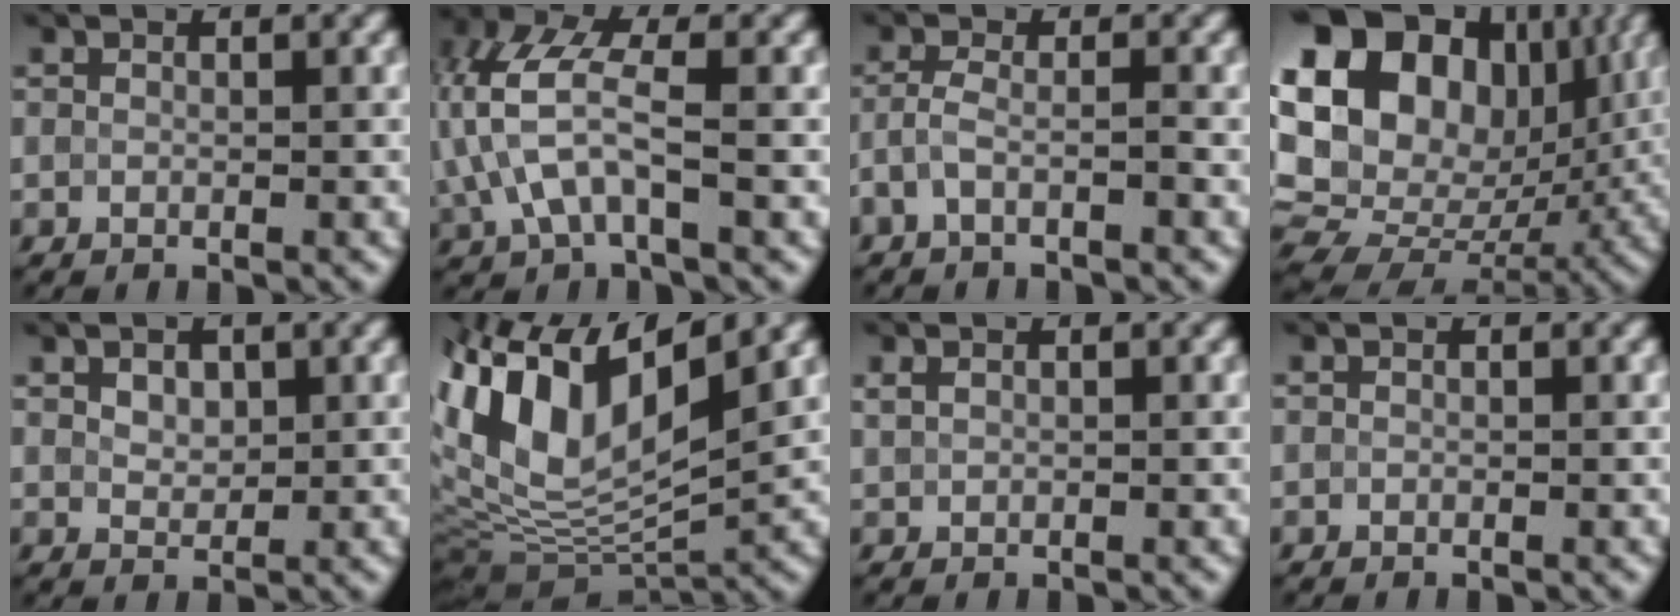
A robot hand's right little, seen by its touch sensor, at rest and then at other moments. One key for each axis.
{"total": 6.7, "fx": -0.4, "fy": 3.4, "fz": 5.7, "tx": -0.135, "ty": 0.016, "tz": -0.013}
{"total": 1.9, "fx": -1.0, "fy": 0.4, "fz": 1.6, "tx": -0.032, "ty": 0.005, "tz": -0.027}
{"total": 21.8, "fx": 5.1, "fy": 16.6, "fz": 13.2, "tx": -0.270, "ty": 0.040, "tz": 0.093}
{"total": 1.9, "fx": 1.0, "fy": 1.2, "fz": 1.2, "tx": -0.023, "ty": 0.002, "tz": 0.022}
{"total": 12.7, "fx": 3.4, "fy": 6.0, "fz": 10.7, "tx": -0.220, "ty": 0.019, "tz": 0.056}
{"total": 0.7, "fx": 0.5, "fy": 0.4, "fz": 0.4, "tx": -0.013, "ty": 0.002, "tz": 0.015}
{"total": 0.0}